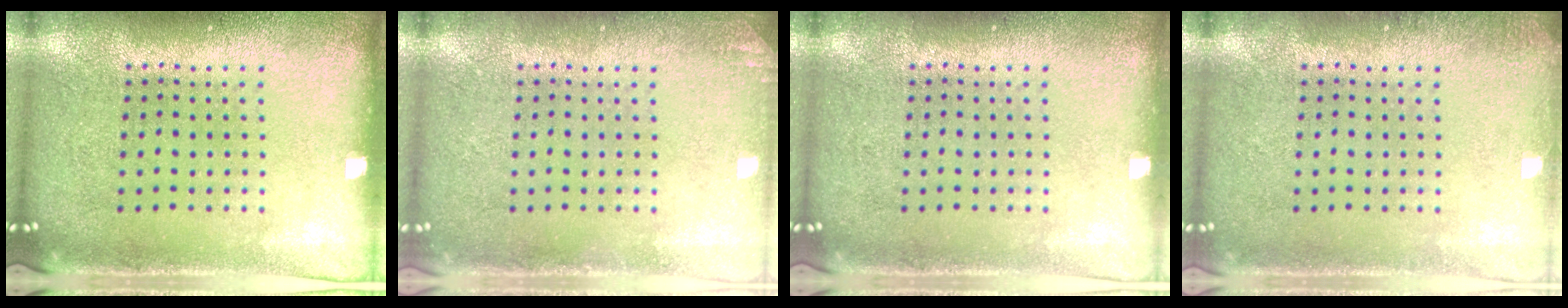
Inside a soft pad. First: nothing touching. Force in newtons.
{"total": 1.0, "press": 1.0, "slide": 0.1}
{"total": 0.0}
{"total": 0.8, "press": 0.8, "slide": 0.1}